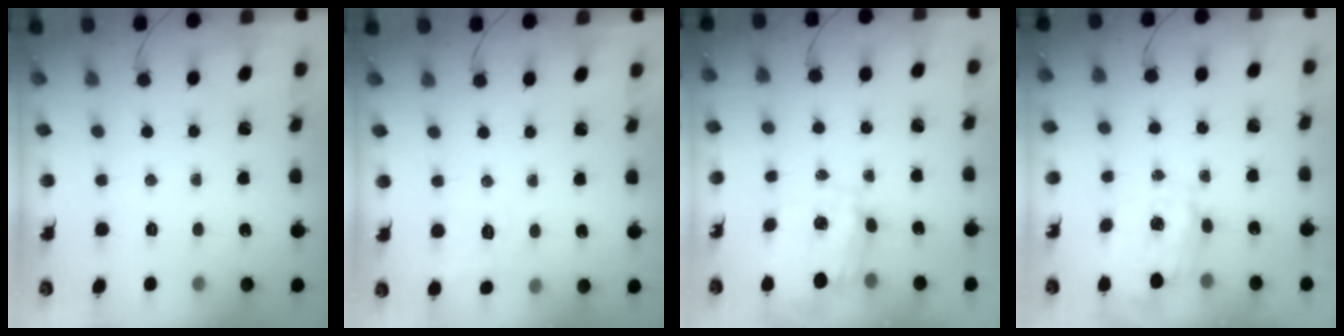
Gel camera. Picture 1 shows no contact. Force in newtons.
{"total": 4.8, "press": 4.4, "slide": 1.9}
{"total": 2.9, "press": 2.7, "slide": 1.1}
{"total": 3.9, "press": 3.9, "slide": 0.8}